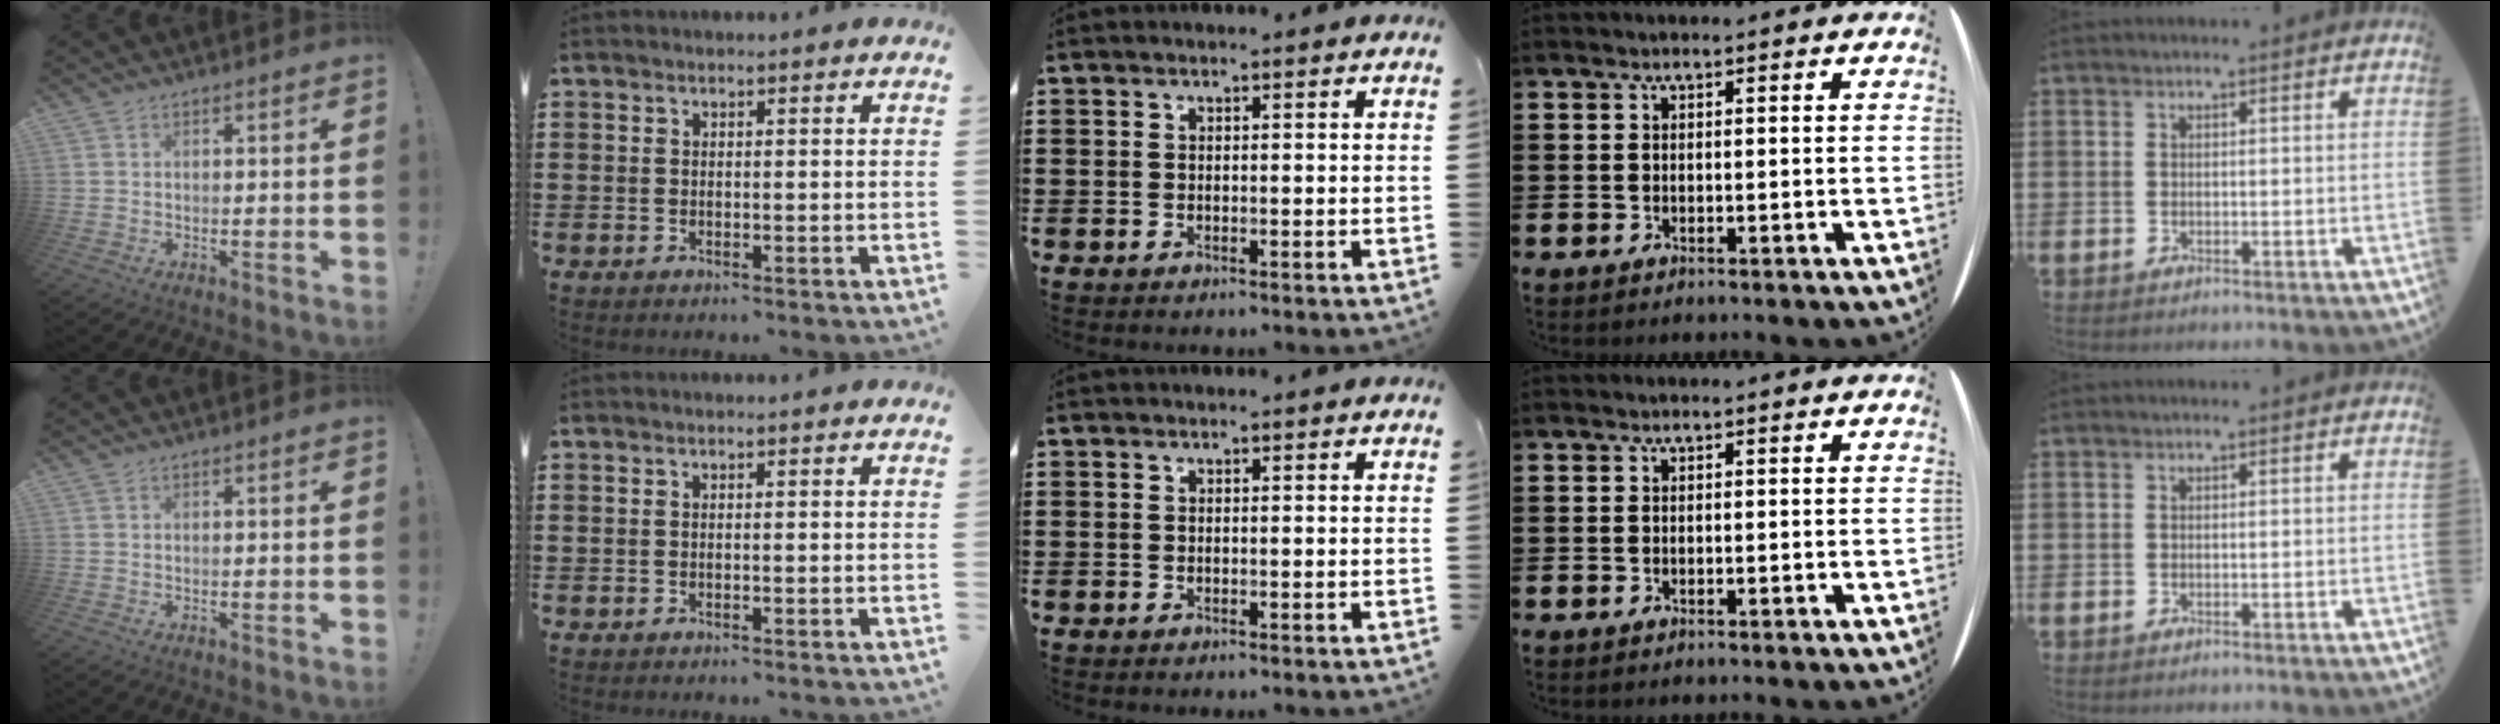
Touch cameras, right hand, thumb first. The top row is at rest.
{}